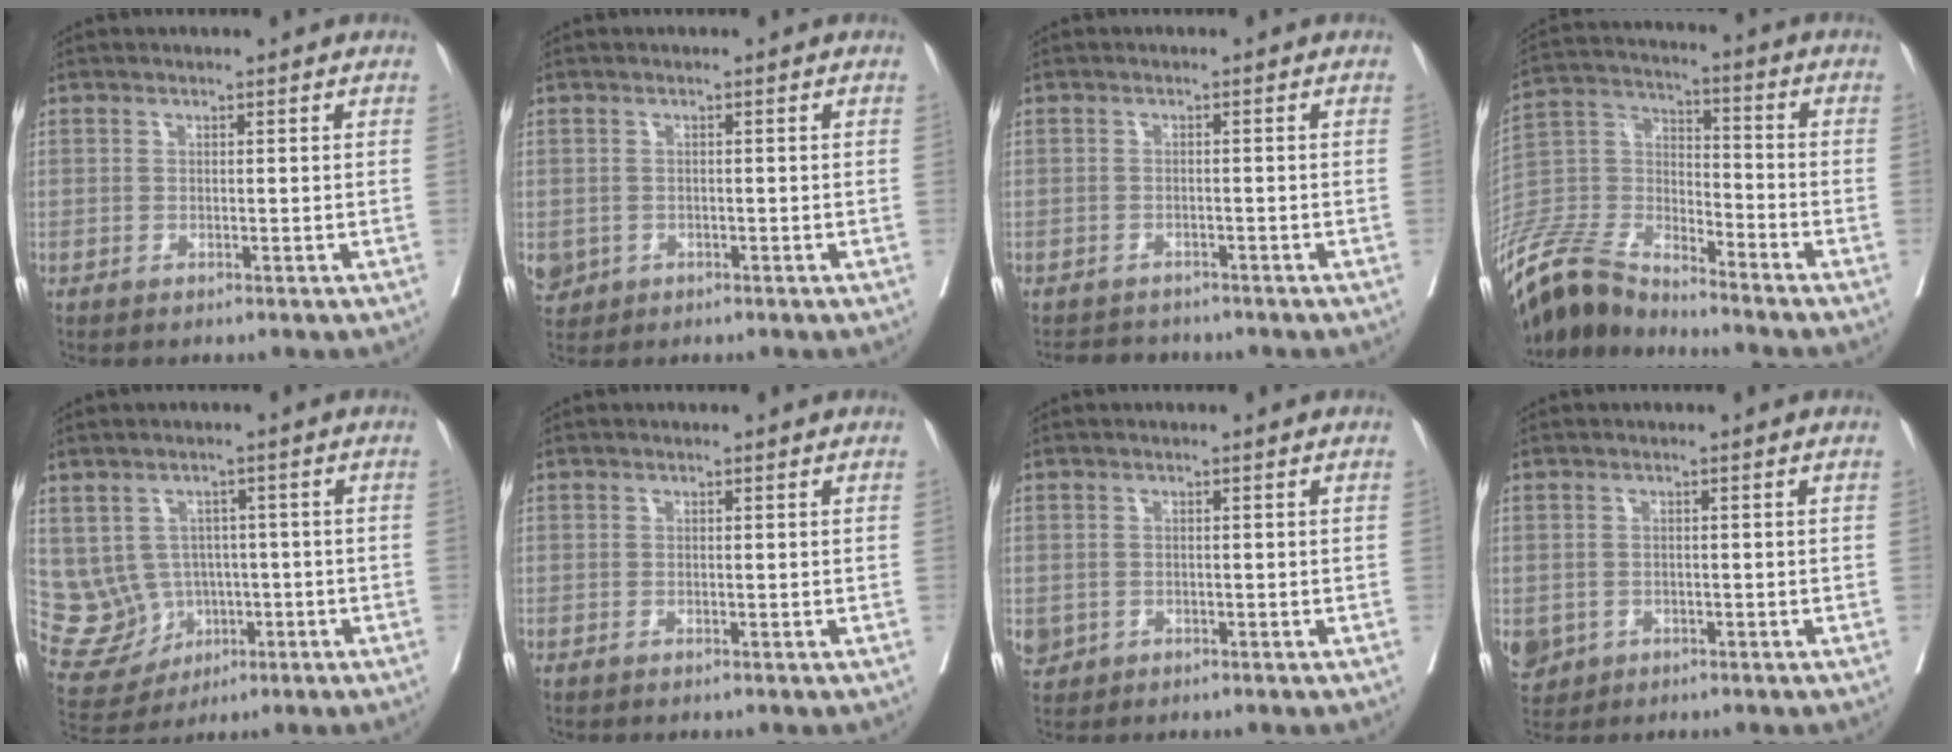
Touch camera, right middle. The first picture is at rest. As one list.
[{"total": 4.4, "force": [-1.8, 3.8, 1.2], "torque": [-0.031, -0.001, -0.023]}, {"total": 4.2, "force": [-3.9, 1.6, 0.4], "torque": [-0.005, -0.004, -0.056]}, {"total": 15.4, "force": [-14.4, 2.7, 4.6], "torque": [-0.095, 0.015, -0.279]}, {"total": 9.8, "force": [-0.7, 9.4, 2.6], "torque": [-0.071, 0.032, 0.016]}, {"total": 0.0}, {"total": 2.5, "force": [-0.8, 2.2, 0.8], "torque": [-0.016, 0.001, -0.005]}, {"total": 6.9, "force": [-2.7, 5.9, 2.2], "torque": [-0.064, -0.002, -0.037]}]